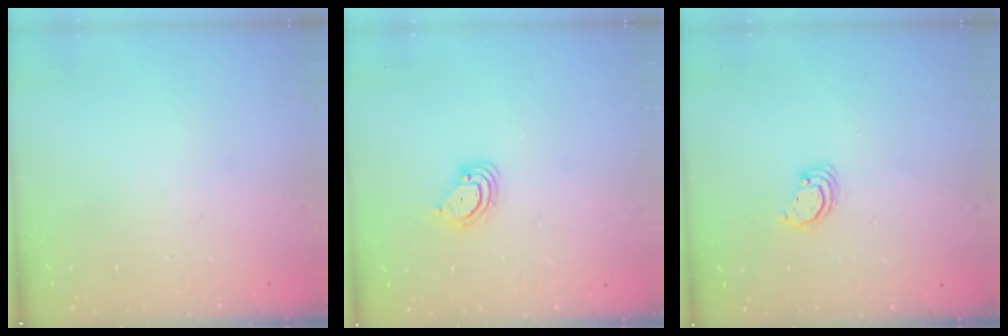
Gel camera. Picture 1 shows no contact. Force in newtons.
{"total": 3.9, "press": 3.9, "slide": 0.4}
{"total": 2.6, "press": 2.6, "slide": 0.2}